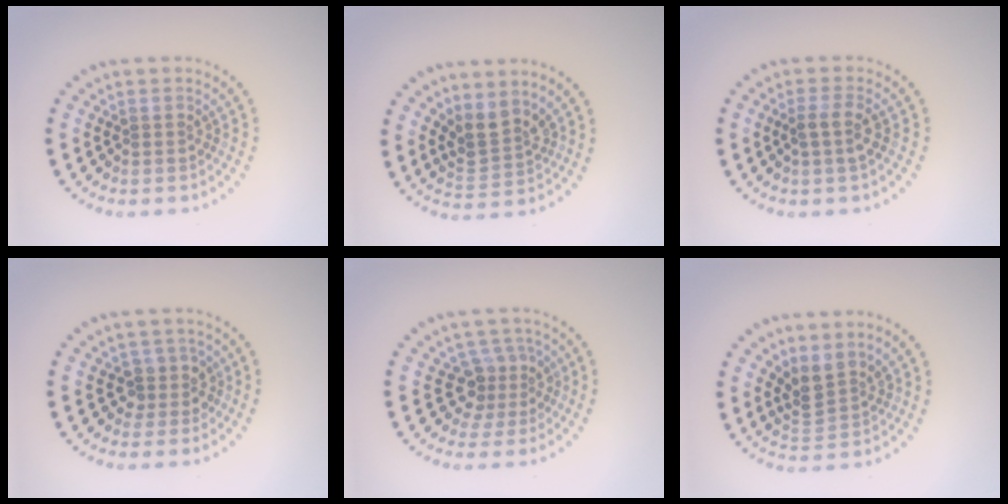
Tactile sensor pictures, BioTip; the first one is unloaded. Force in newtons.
{"total": 2.8, "press": 2.0, "slide": 1.9}
{"total": 1.9, "press": 1.5, "slide": 1.1}
{"total": 2.1, "press": 1.7, "slide": 1.3}
{"total": 3.2, "press": 2.3, "slide": 2.3}
{"total": 2.9, "press": 2.1, "slide": 2.0}